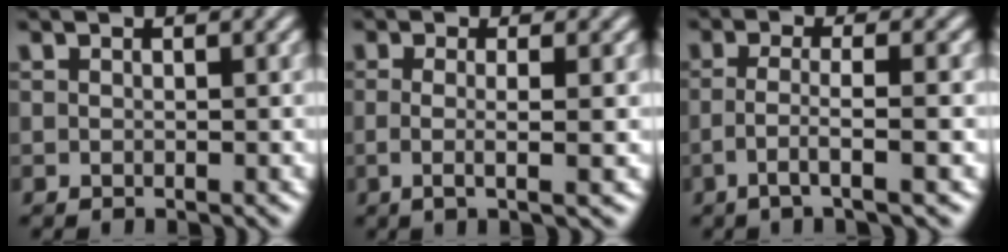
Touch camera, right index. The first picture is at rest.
{"total": 2.6, "force": [-0.4, -0.8, 2.4], "torque": [-0.048, -0.012, -0.001]}
{"total": 3.3, "force": [-1.5, -0.7, 2.8], "torque": [-0.058, -0.017, -0.016]}